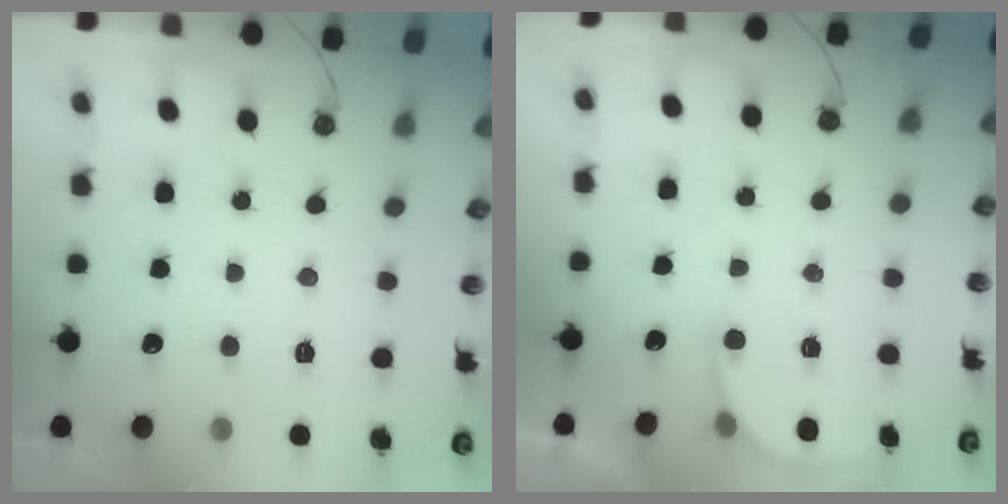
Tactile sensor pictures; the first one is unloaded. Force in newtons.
{"total": 4.3, "press": 4.3, "slide": 0.4}